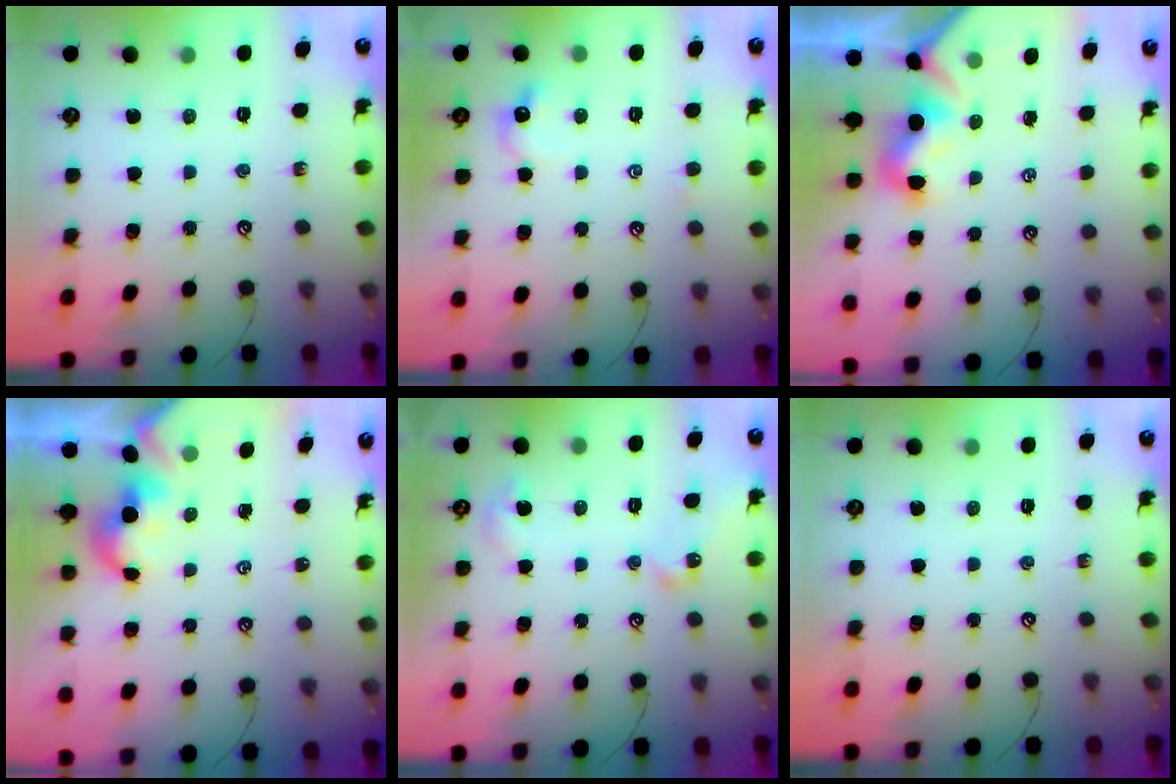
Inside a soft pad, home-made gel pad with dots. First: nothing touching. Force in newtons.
{"total": 1.9, "press": 1.9, "slide": 0.5}
{"total": 1.5, "press": 1.3, "slide": 0.7}
{"total": 2.0, "press": 1.9, "slide": 0.4}
{"total": 7.6, "press": 7.6, "slide": 0.3}
{"total": 0.0}